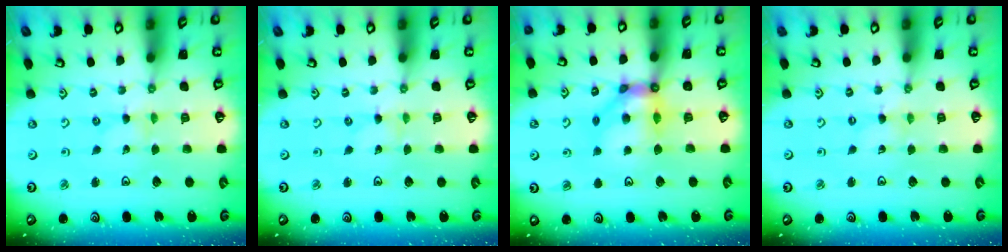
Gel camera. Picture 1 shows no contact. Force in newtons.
{"total": 0.0}
{"total": 10.8, "press": 10.8, "slide": 1.4}
{"total": 0.0}